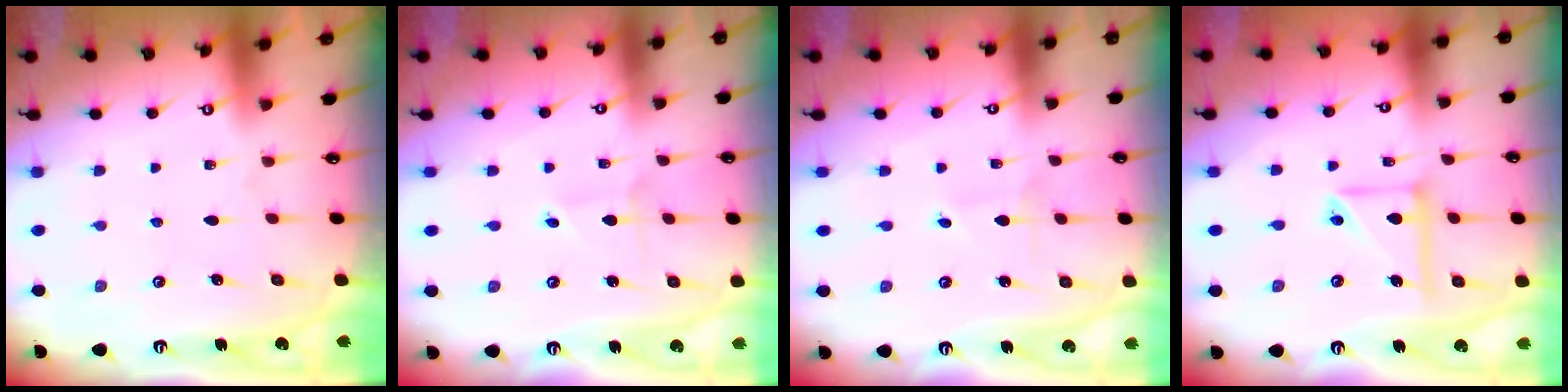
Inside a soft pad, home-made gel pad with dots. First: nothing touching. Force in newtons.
{"total": 2.0, "press": 2.0, "slide": 0.1}
{"total": 0.6, "press": 0.6, "slide": 0.0}
{"total": 10.1, "press": 10.0, "slide": 0.9}